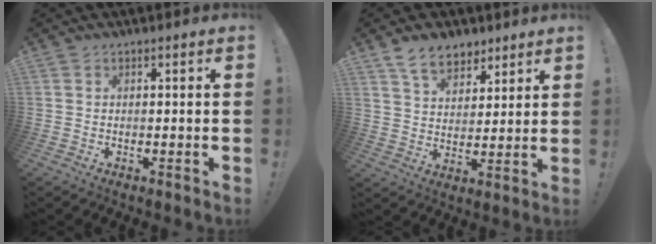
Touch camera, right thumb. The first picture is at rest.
{"total": 10.0, "force": [7.0, 6.0, 3.8], "torque": [-0.068, -0.036, 0.137]}